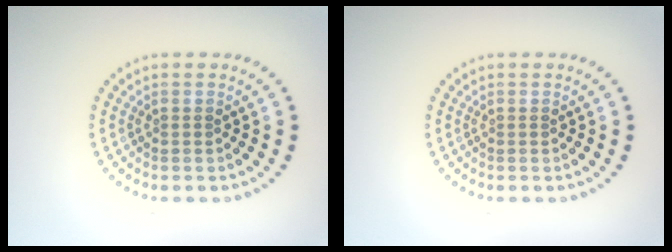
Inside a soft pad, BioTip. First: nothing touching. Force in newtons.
{"total": 0.0}